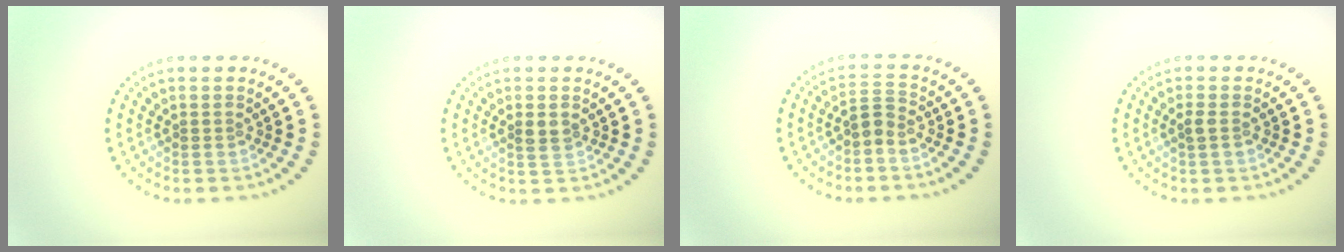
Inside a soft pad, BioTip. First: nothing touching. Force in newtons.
{"total": 1.3, "press": 1.3, "slide": 0.5}
{"total": 1.7, "press": 1.3, "slide": 1.1}
{"total": 0.8, "press": 0.8, "slide": 0.2}